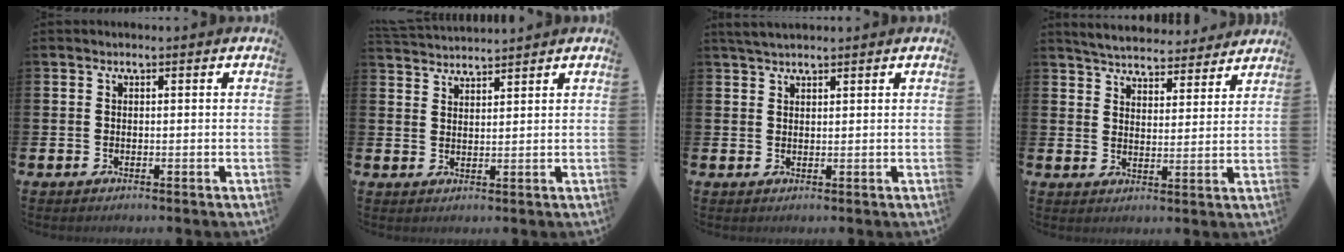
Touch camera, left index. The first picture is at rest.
{"total": 3.1, "force": [3.1, 0.0, -0.2], "torque": [-0.003, -0.017, 0.057]}
{"total": 2.5, "force": [2.2, 0.7, 1.0], "torque": [-0.023, 0.001, 0.041]}
{"total": 5.2, "force": [5.2, 0.8, 0.2], "torque": [-0.023, -0.036, 0.090]}